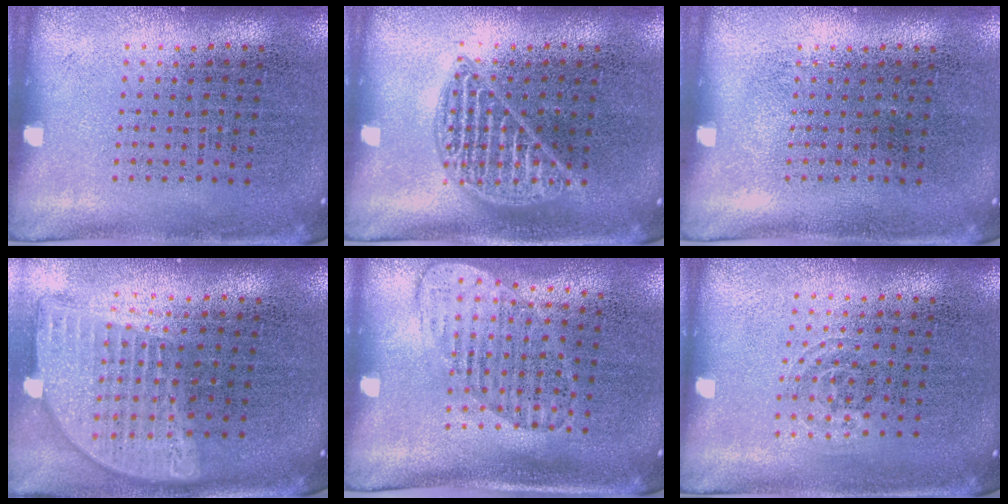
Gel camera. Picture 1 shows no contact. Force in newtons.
{"total": 2.0, "press": 2.0, "slide": 0.2}
{"total": 0.0}
{"total": 1.9, "press": 1.6, "slide": 1.1}
{"total": 1.4, "press": 1.1, "slide": 0.9}
{"total": 0.8, "press": 0.6, "slide": 0.6}